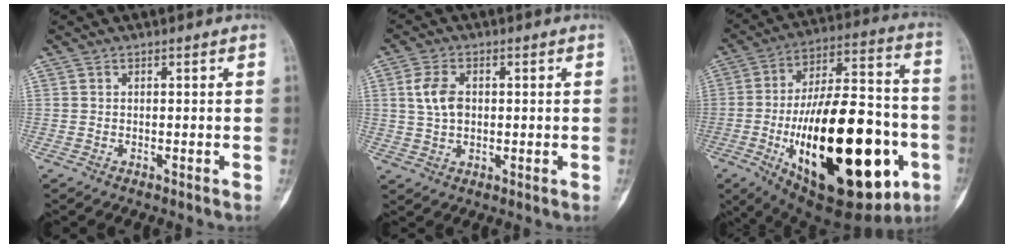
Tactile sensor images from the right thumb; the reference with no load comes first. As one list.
[{"total": 5.9, "force": [1.0, 3.9, 4.3], "torque": [-0.082, 0.002, 0.019]}, {"total": 36.9, "force": [-10.1, 15.7, 31.8], "torque": [-0.486, 0.016, -0.137]}]